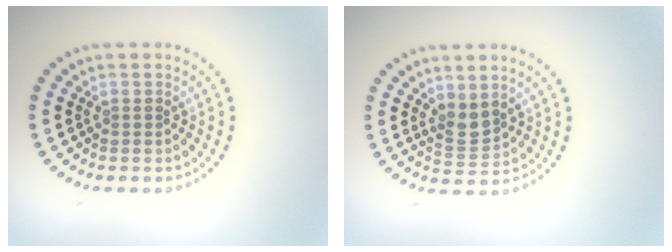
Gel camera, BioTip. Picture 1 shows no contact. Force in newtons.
{"total": 2.2, "press": 1.8, "slide": 1.4}